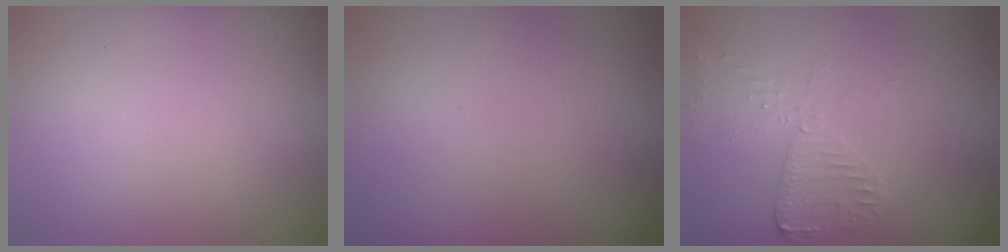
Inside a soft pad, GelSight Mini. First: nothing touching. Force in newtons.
{"total": 0.0}
{"total": 2.9, "press": 2.8, "slide": 0.6}